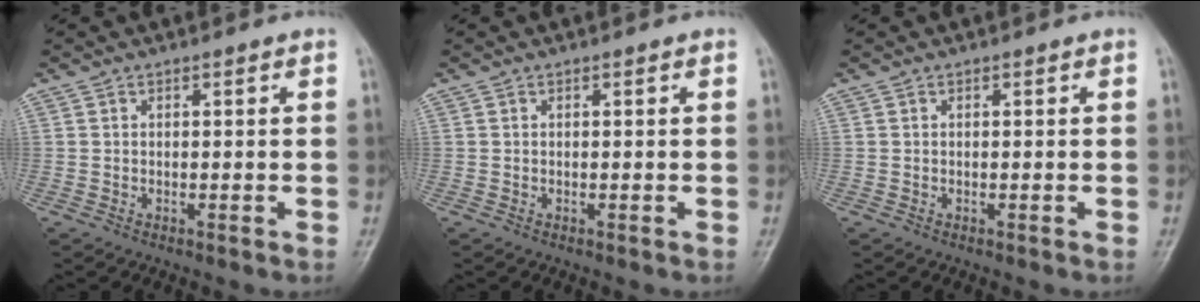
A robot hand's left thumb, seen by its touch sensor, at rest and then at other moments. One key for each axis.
{"total": 0.0}
{"total": 0.0}